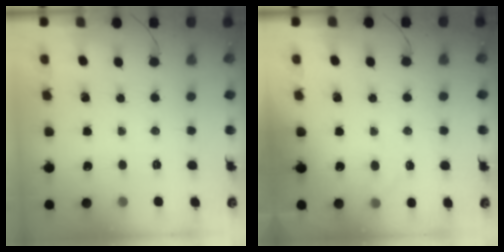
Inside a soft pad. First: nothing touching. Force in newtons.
{"total": 5.0, "press": 4.9, "slide": 1.3}